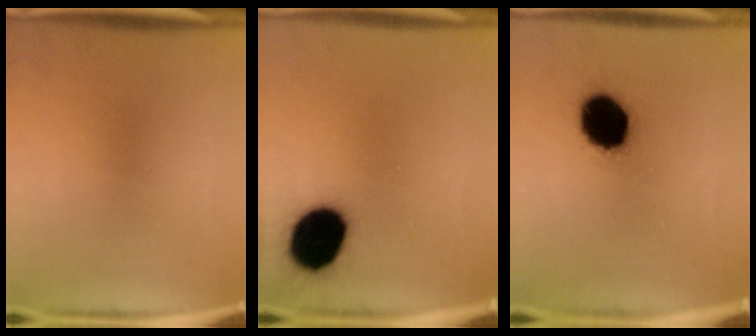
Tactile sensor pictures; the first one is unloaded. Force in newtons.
{"total": 16.5}
{"total": 15.6}